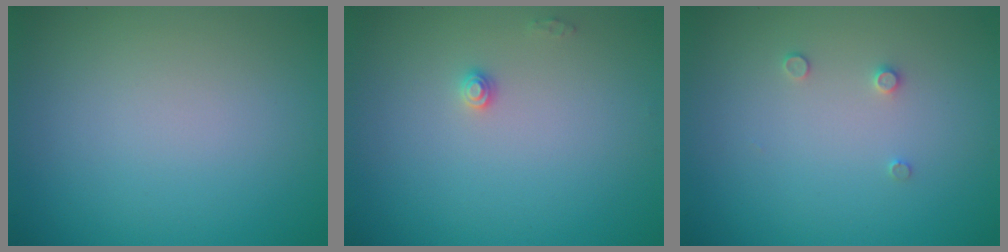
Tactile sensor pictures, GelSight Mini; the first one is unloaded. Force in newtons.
{"total": 0.9, "press": 0.9, "slide": 0.1}
{"total": 0.8, "press": 0.8, "slide": 0.0}